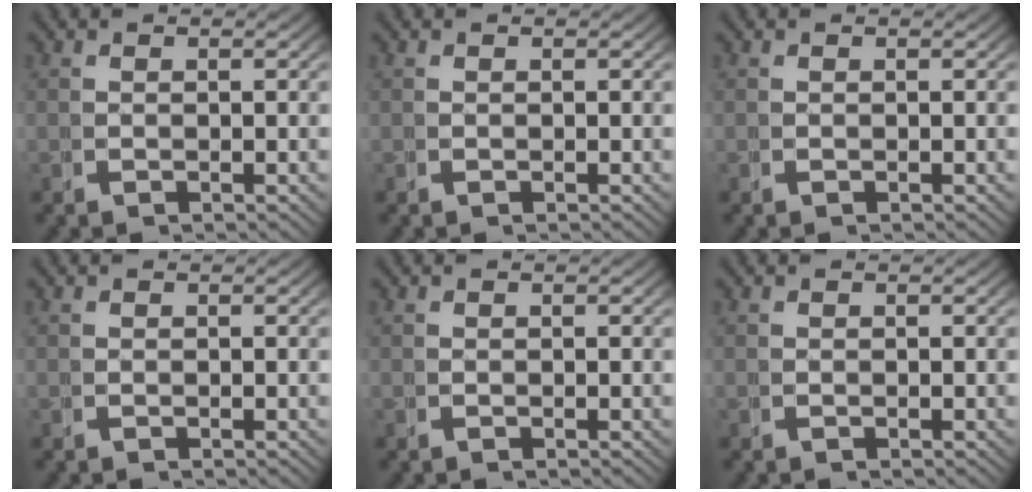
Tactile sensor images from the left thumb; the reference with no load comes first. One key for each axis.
{"total": 0.0}
{"total": 0.0}
{"total": 0.0}
{"total": 0.0}
{"total": 0.0}